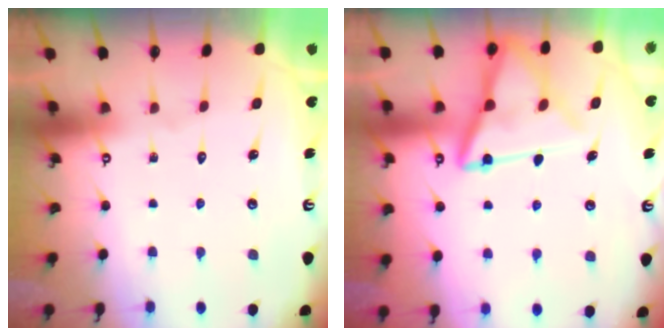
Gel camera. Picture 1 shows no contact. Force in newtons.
{"total": 14.6, "press": 14.5, "slide": 1.5}